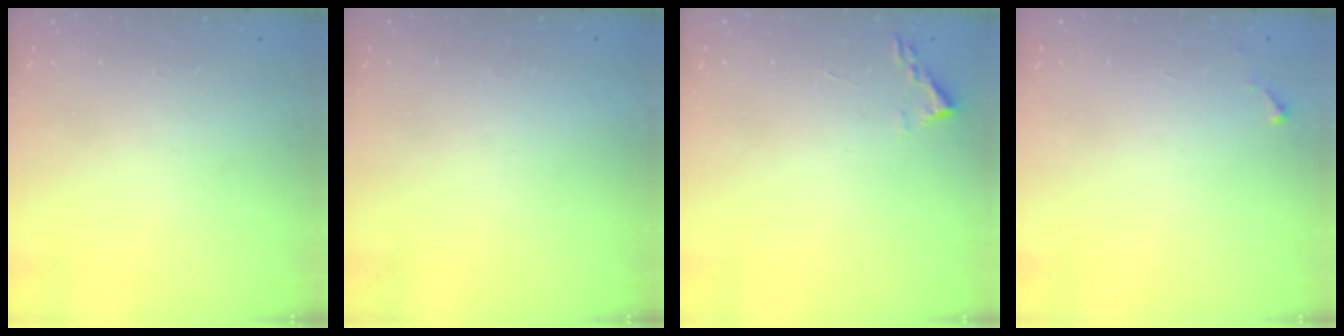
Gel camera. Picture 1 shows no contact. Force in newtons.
{"total": 1.5, "press": 1.5, "slide": 0.1}
{"total": 1.8, "press": 1.7, "slide": 0.2}
{"total": 2.8, "press": 2.8, "slide": 0.1}